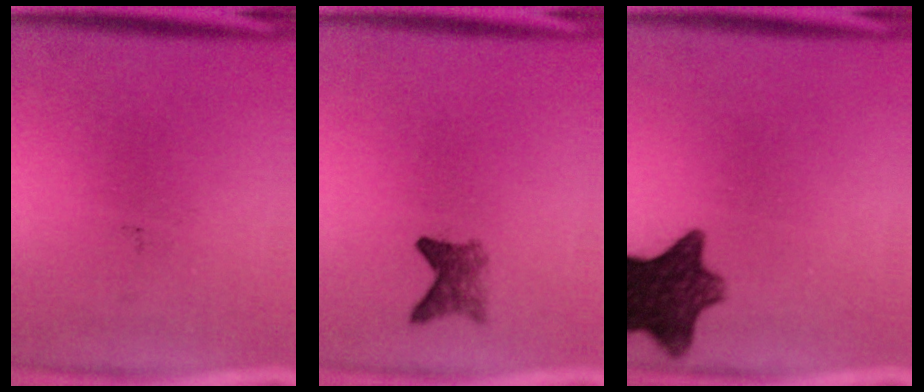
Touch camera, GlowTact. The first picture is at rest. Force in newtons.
{"total": 2.7}
{"total": 10.8}